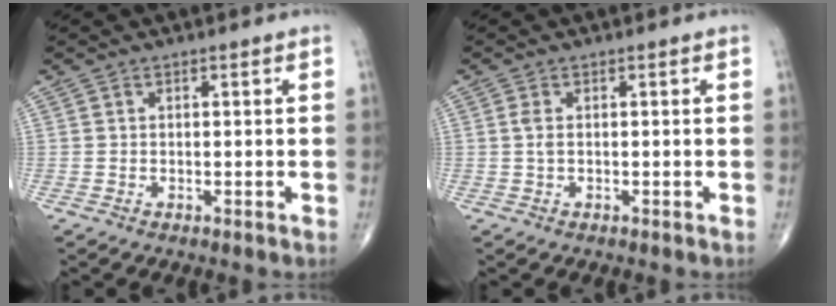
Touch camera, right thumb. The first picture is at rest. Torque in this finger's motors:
{"motor_torque": [0.25, 0.69, 0.27, 0.11, -0.05]}